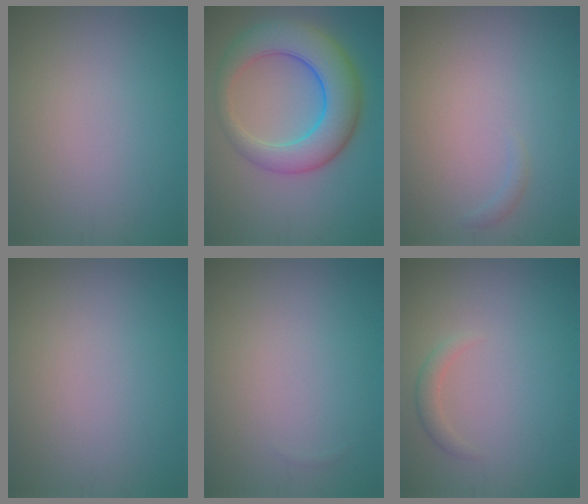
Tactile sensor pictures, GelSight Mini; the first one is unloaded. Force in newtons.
{"total": 8.2, "press": 8.2, "slide": 0.1}
{"total": 0.6, "press": 0.6, "slide": 0.1}
{"total": 0.0}
{"total": 0.0}
{"total": 1.2, "press": 1.2, "slide": 0.0}